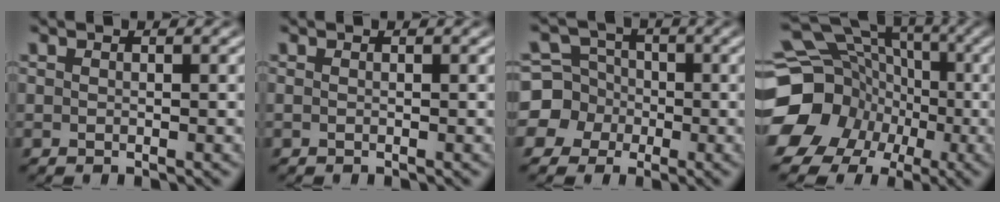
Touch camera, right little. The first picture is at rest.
{"total": 0.0}
{"total": 9.3, "force": [-1.8, 8.8, 2.7], "torque": [-0.074, -0.040, -0.031]}
{"total": 17.6, "force": [-1.0, 15.5, 8.3], "torque": [-0.170, -0.046, -0.021]}